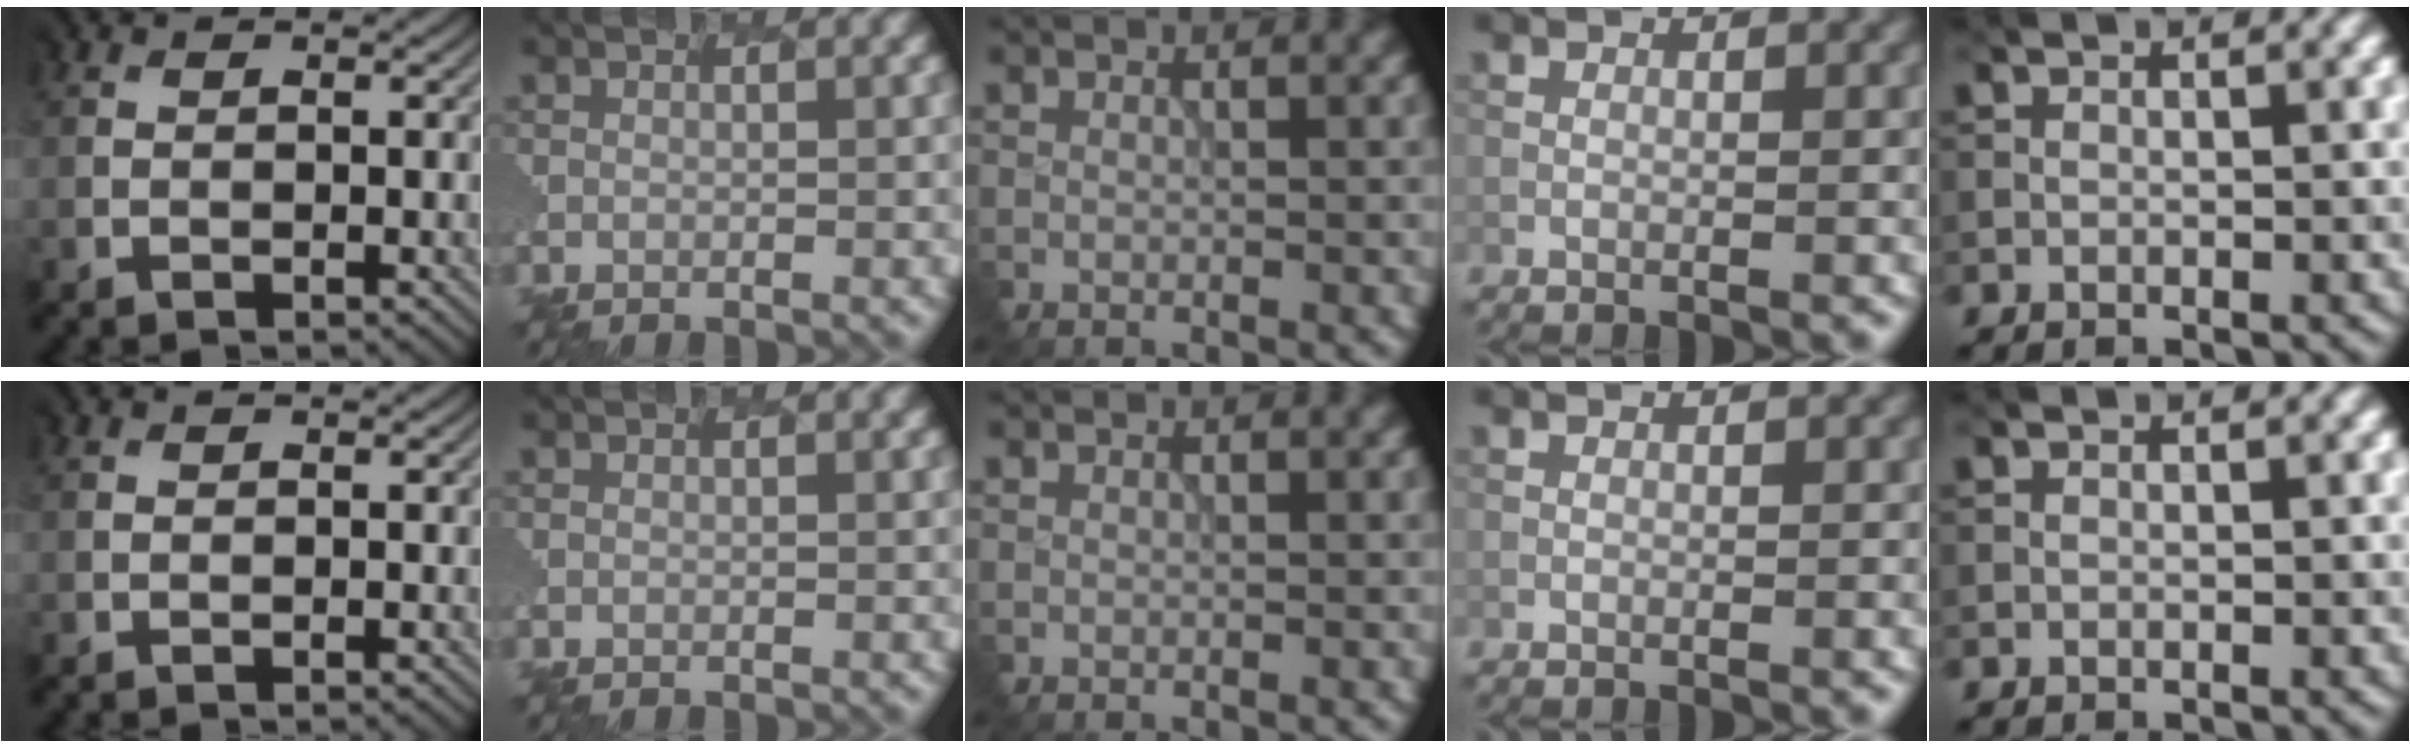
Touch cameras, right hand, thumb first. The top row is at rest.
{}